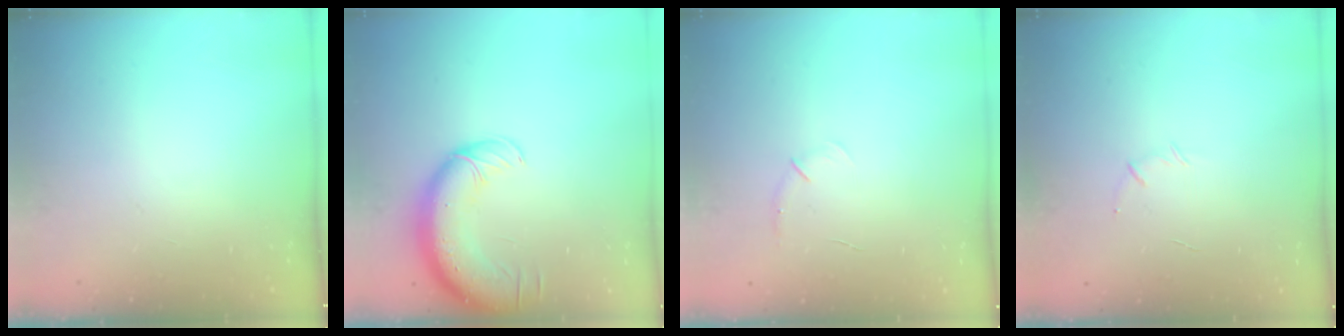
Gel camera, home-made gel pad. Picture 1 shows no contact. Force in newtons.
{"total": 13.5, "press": 13.0, "slide": 3.6}
{"total": 4.1, "press": 4.0, "slide": 1.0}
{"total": 4.1, "press": 4.0, "slide": 1.0}